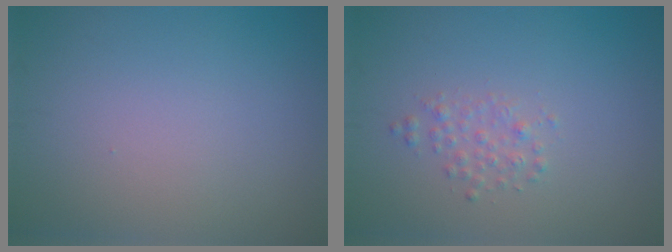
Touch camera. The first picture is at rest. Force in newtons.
{"total": 1.4, "press": 1.4, "slide": 0.0}